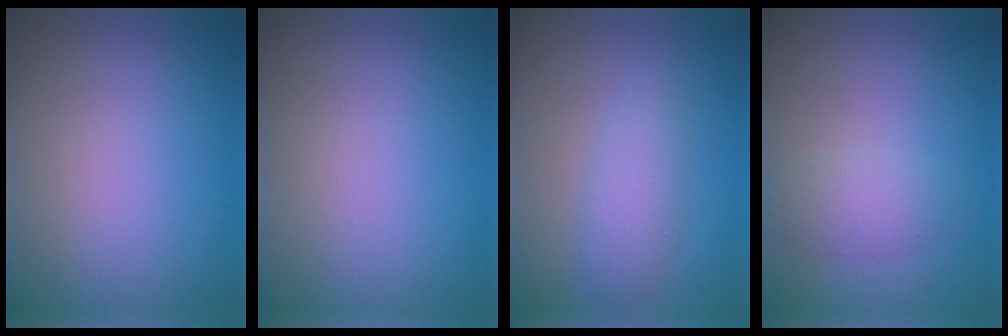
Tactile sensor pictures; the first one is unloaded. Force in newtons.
{"total": 0.0}
{"total": 2.6, "press": 2.6, "slide": 0.1}
{"total": 2.5, "press": 2.5, "slide": 0.1}